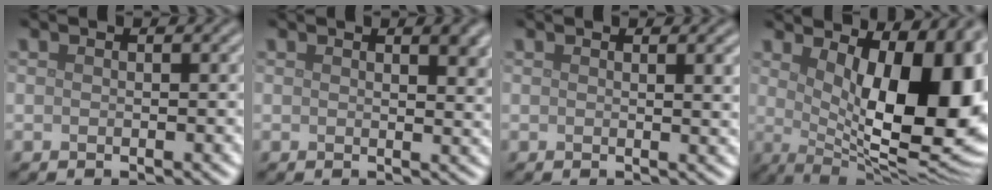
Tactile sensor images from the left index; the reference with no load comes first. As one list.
[{"total": 2.8, "force": [1.4, 1.0, 2.2], "torque": [-0.020, -0.001, 0.022]}, {"total": 2.1, "force": [0.8, 0.7, 1.9], "torque": [-0.013, 0.004, 0.007]}, {"total": 14.1, "force": [3.2, 5.7, 12.5], "torque": [-0.125, -0.002, 0.052]}]